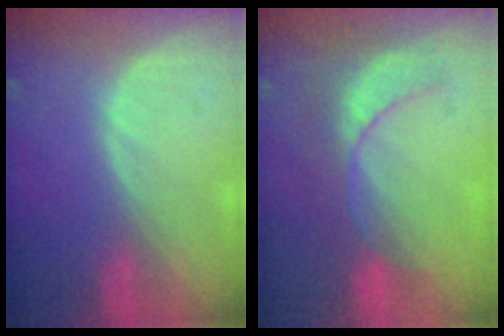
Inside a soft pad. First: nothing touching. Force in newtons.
{"total": 8.9, "press": 7.7, "slide": 4.5}